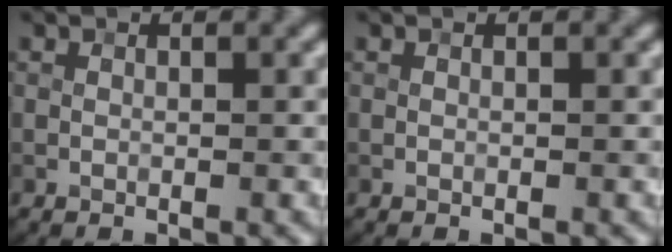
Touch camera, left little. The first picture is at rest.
{"total": 0.0}